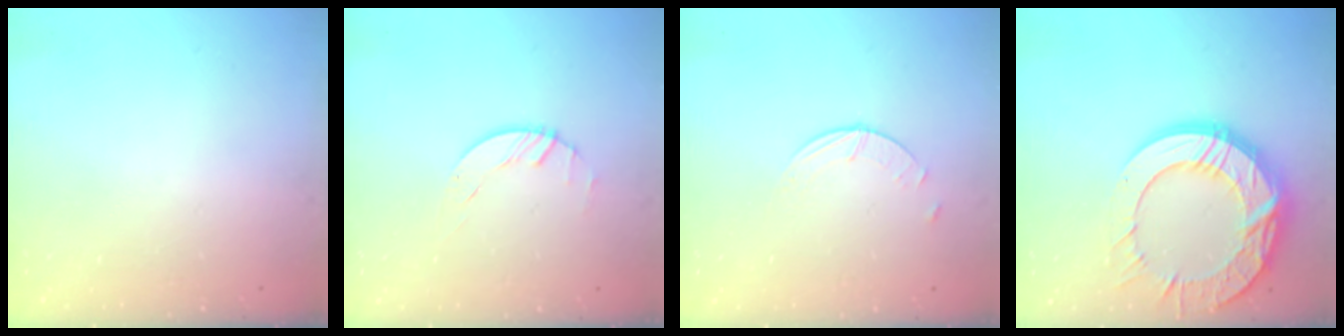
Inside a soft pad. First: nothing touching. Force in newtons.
{"total": 1.7, "press": 1.7, "slide": 0.1}
{"total": 0.9, "press": 0.9, "slide": 0.2}
{"total": 22.7, "press": 22.7, "slide": 1.8}